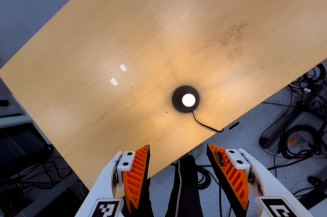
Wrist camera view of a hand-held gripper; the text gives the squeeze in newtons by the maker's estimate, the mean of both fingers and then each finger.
{"total": 0.0}